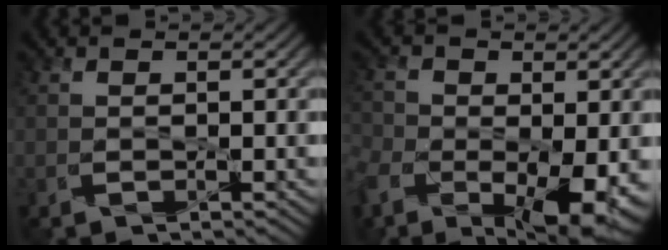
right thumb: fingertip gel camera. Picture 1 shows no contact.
{"total": 12.4, "force": [-4.5, 7.1, 9.1], "torque": [-0.182, -0.036, -0.071]}